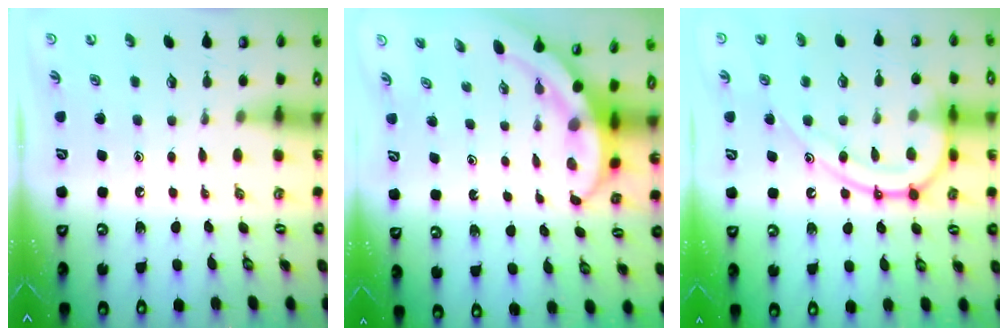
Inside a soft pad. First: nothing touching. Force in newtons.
{"total": 4.5, "press": 4.5, "slide": 0.4}
{"total": 16.0, "press": 16.0, "slide": 1.5}